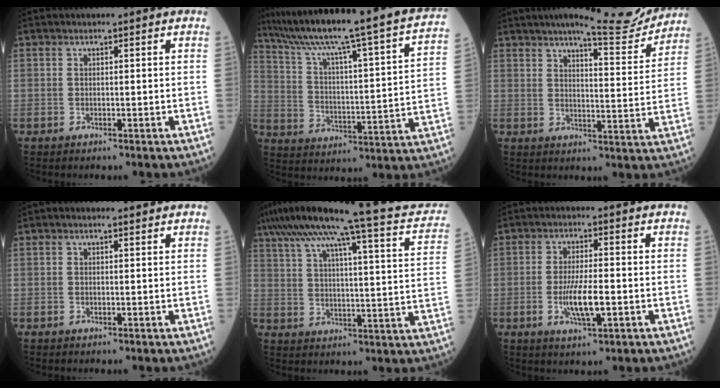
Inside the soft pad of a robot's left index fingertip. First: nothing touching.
{"total": 28.8, "force": [24.7, -0.3, 14.9], "torque": [-0.242, -0.053, 0.335]}
{"total": 11.6, "force": [10.8, 0.9, 4.2], "torque": [-0.053, -0.015, 0.132]}
{"total": 0.8, "force": [0.6, 0.4, 0.4], "torque": [-0.011, 0.006, 0.005]}
{"total": 26.4, "force": [20.9, 2.7, 15.9], "torque": [-0.258, 0.014, 0.271]}
{"total": 5.9, "force": [-1.5, 1.1, 5.6], "torque": [-0.114, -0.011, -0.028]}